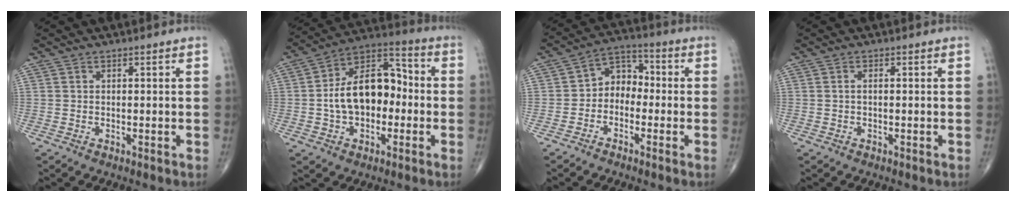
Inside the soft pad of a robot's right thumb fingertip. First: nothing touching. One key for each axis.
{"total": 15.6, "fx": -1.3, "fy": 9.9, "fz": 12.0, "tx": -0.176, "ty": 0.045, "tz": -0.028}
{"total": 6.6, "fx": -1.5, "fy": 5.2, "fz": 3.9, "tx": -0.034, "ty": 0.036, "tz": -0.046}
{"total": 0.8, "fx": 0.0, "fy": 0.3, "fz": 0.7, "tx": -0.017, "ty": 0.001, "tz": -0.002}